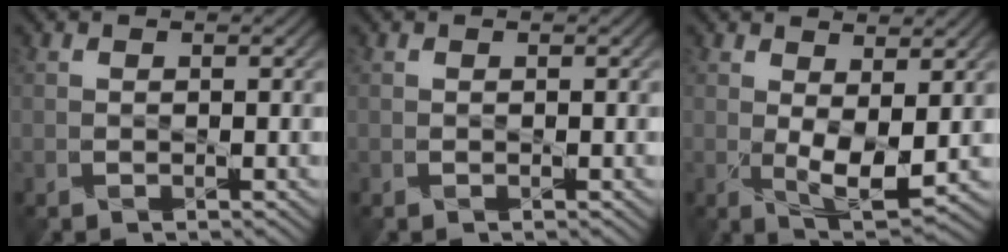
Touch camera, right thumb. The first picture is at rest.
{"total": 0.0}
{"total": 5.3, "force": [0.7, 2.6, 4.5], "torque": [-0.098, -0.011, 0.021]}